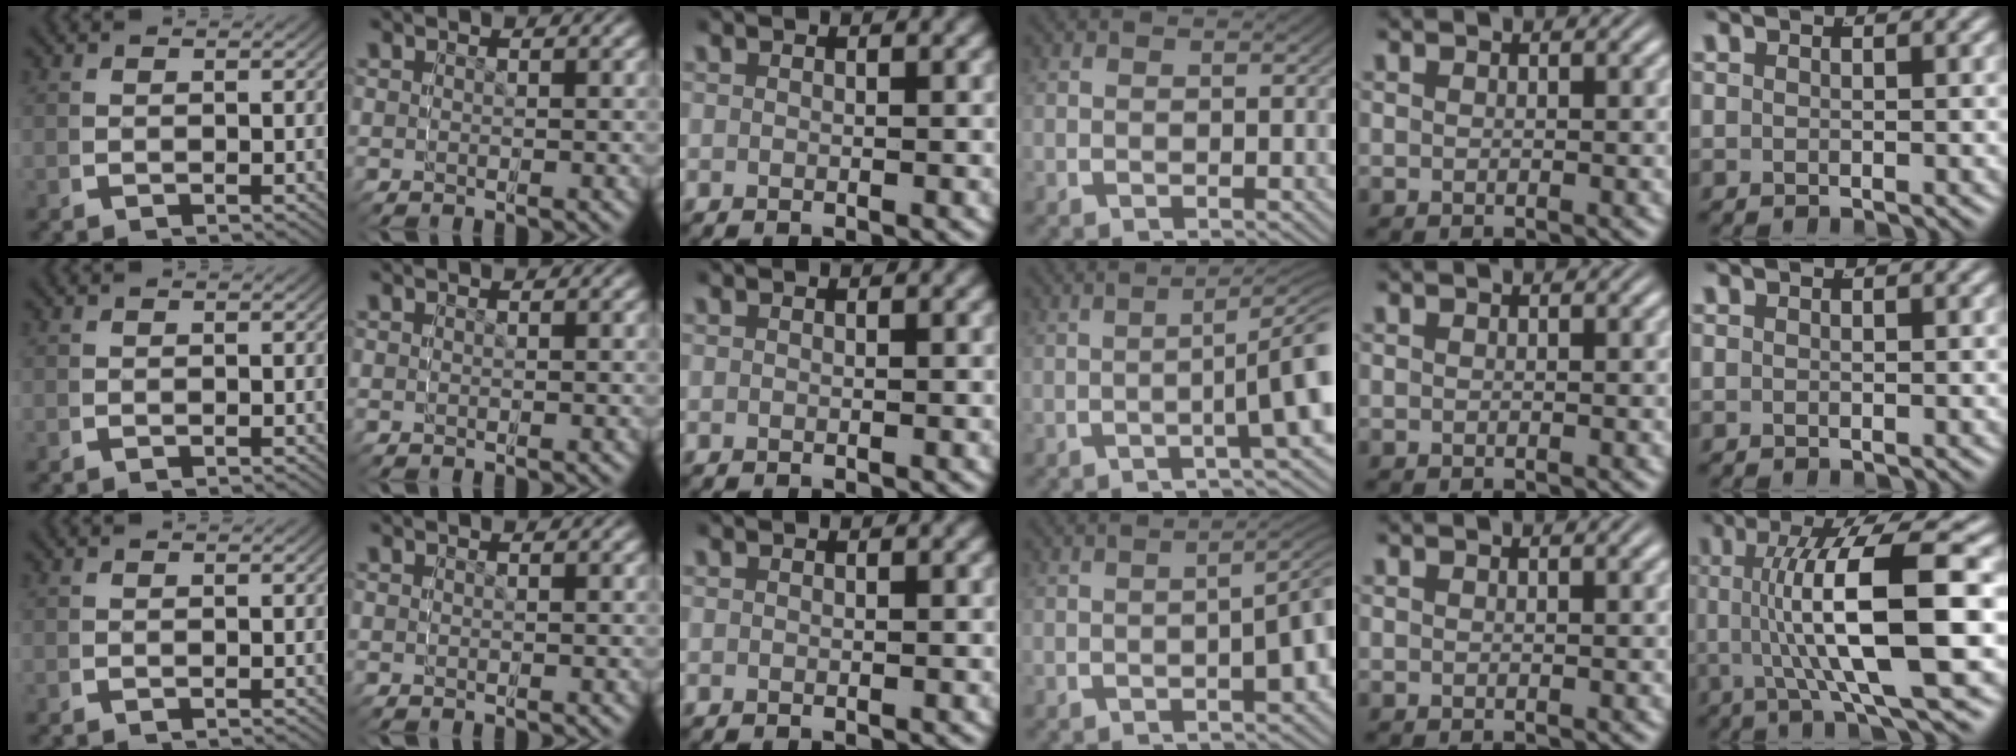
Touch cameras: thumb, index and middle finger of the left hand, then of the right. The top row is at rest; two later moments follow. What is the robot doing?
{"motion": "grasp_and_lifting", "object": "bottle"}